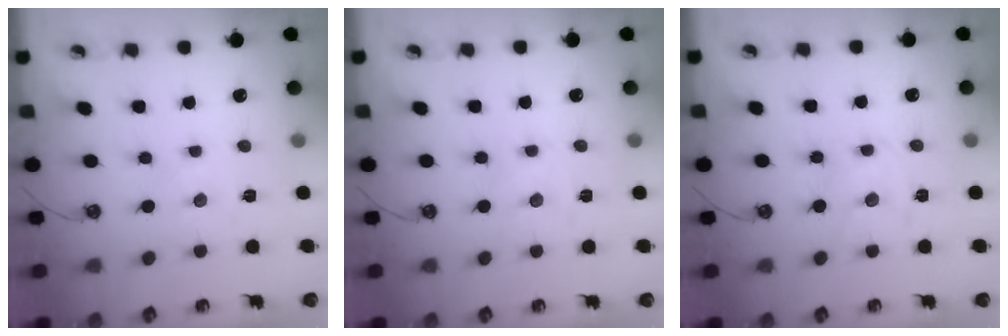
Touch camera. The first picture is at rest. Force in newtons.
{"total": 0.8, "press": 0.8, "slide": 0.1}
{"total": 4.6, "press": 4.5, "slide": 1.0}